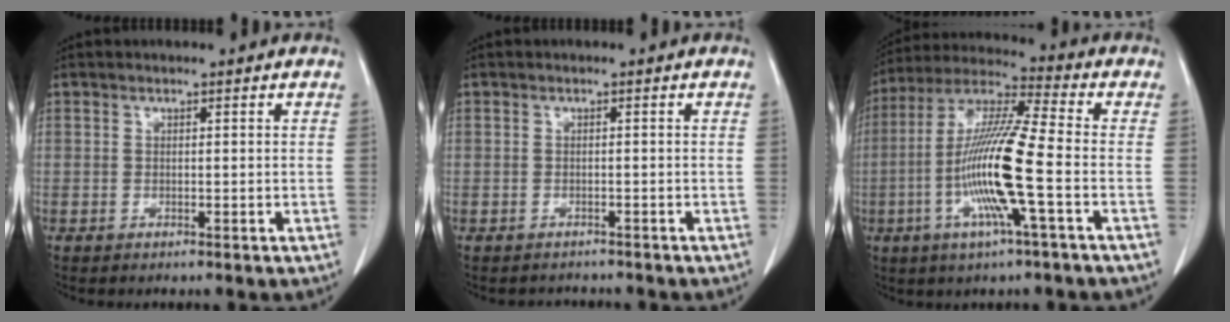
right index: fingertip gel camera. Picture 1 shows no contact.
{"total": 1.9, "force": [-1.7, 0.8, -0.3], "torque": [0.001, -0.001, -0.025]}
{"total": 14.7, "force": [-3.4, 0.1, 14.3], "torque": [-0.287, -0.005, -0.076]}